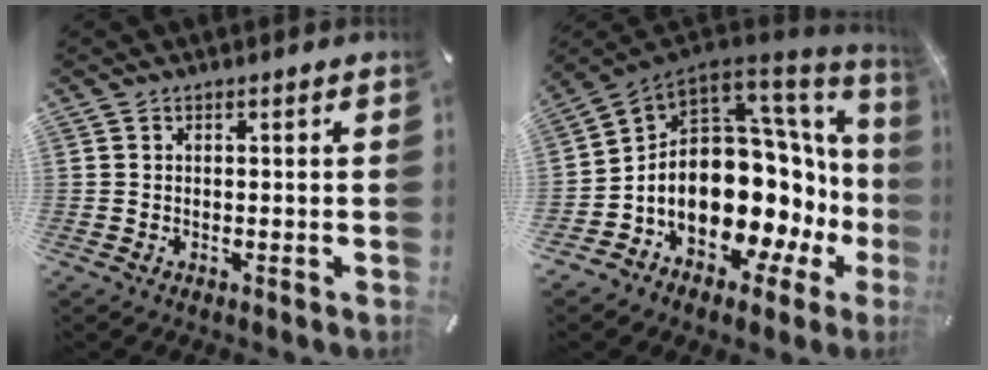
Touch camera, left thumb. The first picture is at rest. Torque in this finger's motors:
{"motor_torque": [0.78, 3.14, 2.77, 0.00, 0.66]}